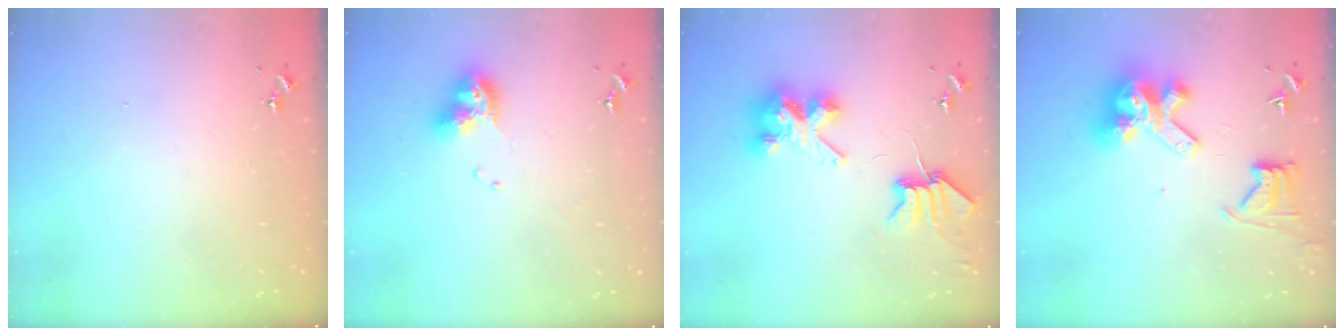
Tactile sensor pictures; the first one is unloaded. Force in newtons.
{"total": 10.6, "press": 10.5, "slide": 1.3}
{"total": 8.5, "press": 8.4, "slide": 1.1}
{"total": 14.2, "press": 14.1, "slide": 1.7}